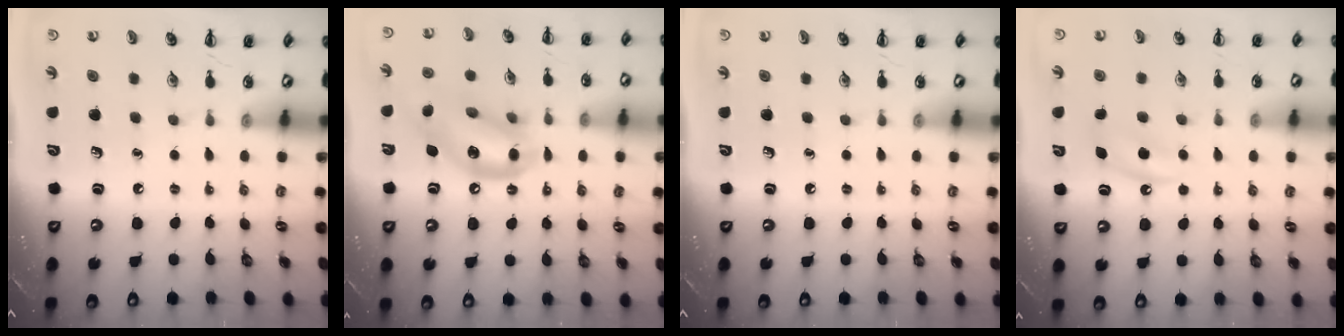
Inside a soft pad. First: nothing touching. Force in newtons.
{"total": 13.5, "press": 13.1, "slide": 3.0}
{"total": 0.0}
{"total": 6.1, "press": 5.8, "slide": 1.8}